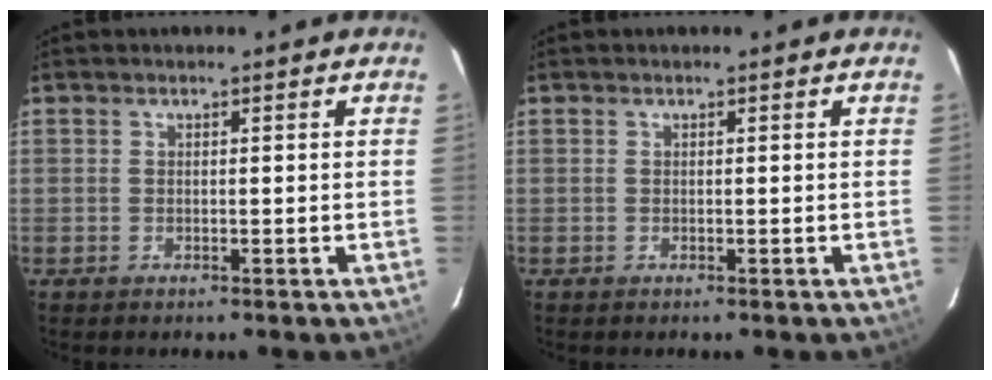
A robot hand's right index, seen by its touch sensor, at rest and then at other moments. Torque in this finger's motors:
{"motor_torque": [0.00, 0.00, 0.00, 0.01]}